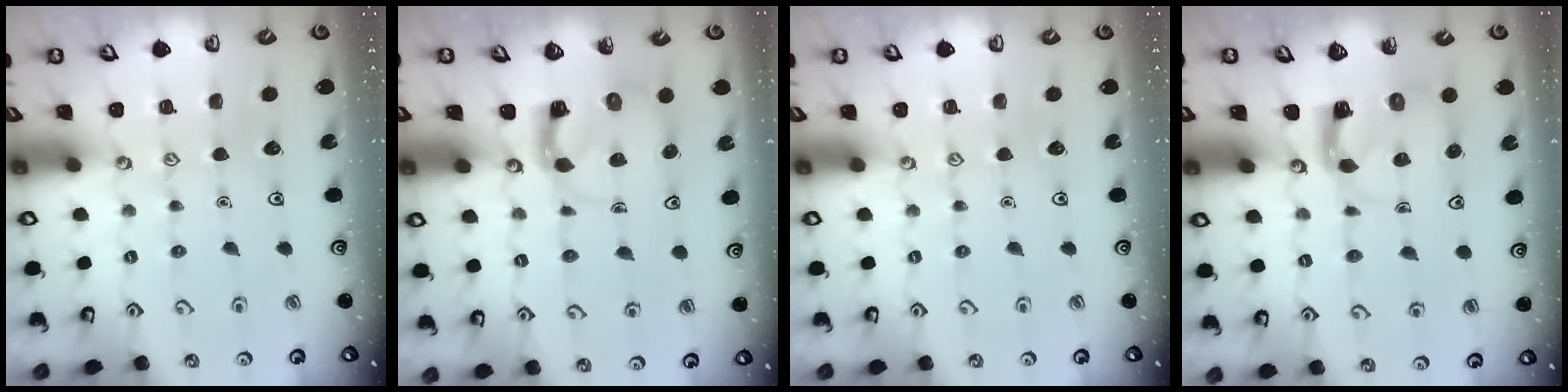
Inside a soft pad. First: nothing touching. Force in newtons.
{"total": 4.1, "press": 4.1, "slide": 0.3}
{"total": 0.0}
{"total": 4.0, "press": 3.9, "slide": 0.7}